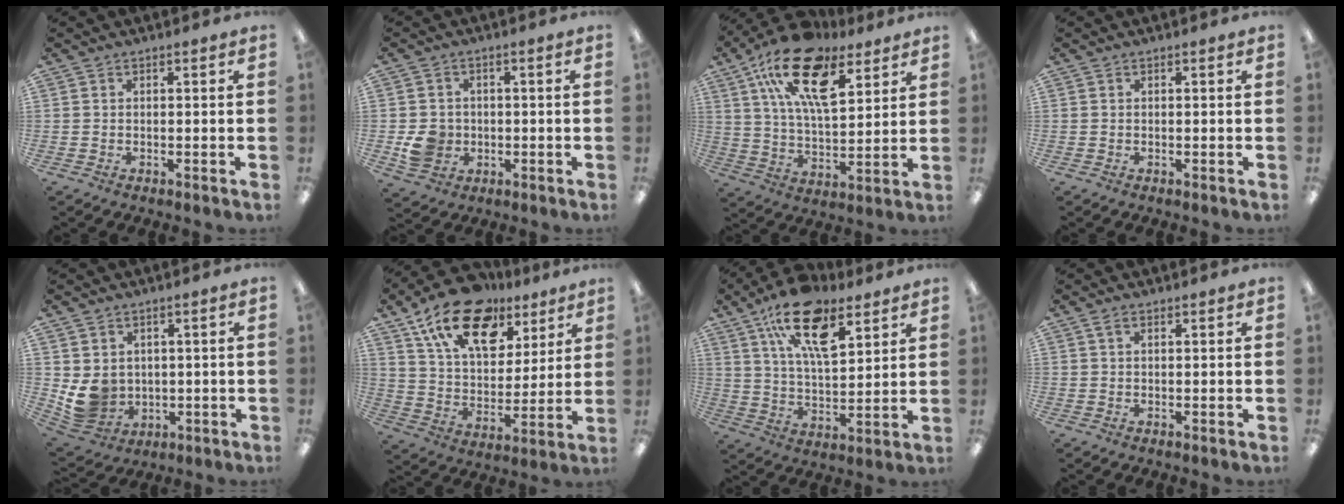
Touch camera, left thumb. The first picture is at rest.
{"total": 6.3, "force": [-1.1, 5.7, 2.4], "torque": [-0.042, 0.008, -0.017]}
{"total": 21.1, "force": [11.7, 9.8, 14.6], "torque": [-0.259, -0.044, 0.205]}
{"total": 0.0}
{"total": 7.9, "force": [1.6, 7.2, 2.8], "torque": [-0.072, -0.007, 0.040]}
{"total": 19.2, "force": [12.0, 10.5, 10.6], "torque": [-0.176, -0.062, 0.213]}
{"total": 18.7, "force": [10.7, 8.6, 12.7], "torque": [-0.209, -0.042, 0.187]}
{"total": 1.6, "force": [0.9, 0.7, 1.1], "torque": [-0.025, 0.002, 0.015]}